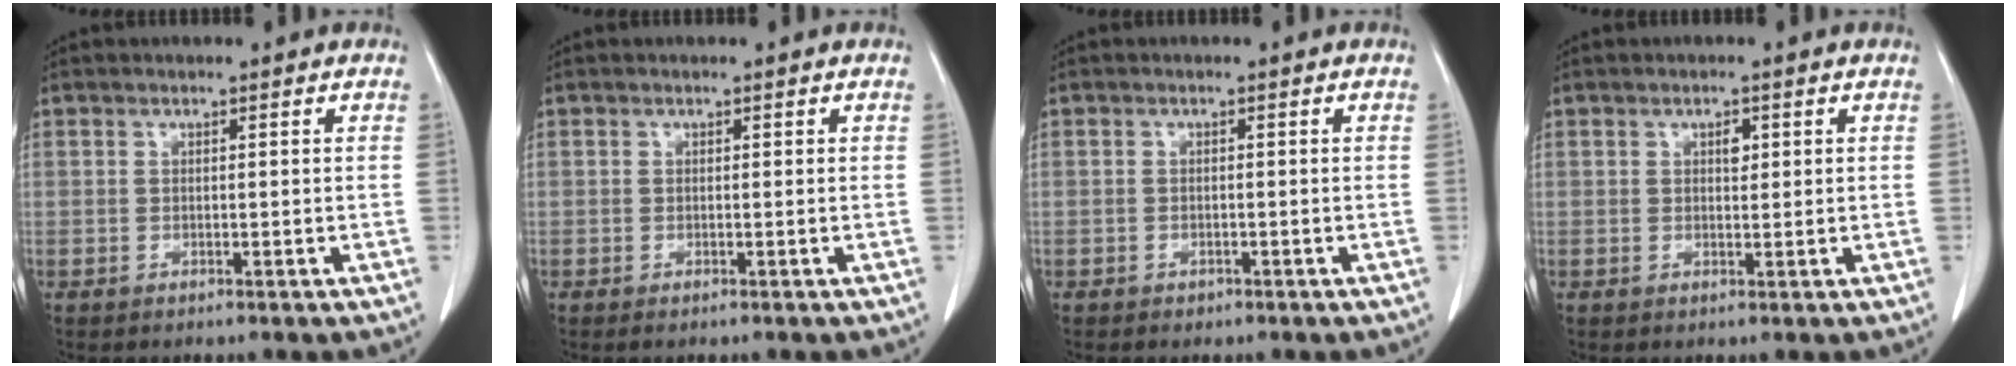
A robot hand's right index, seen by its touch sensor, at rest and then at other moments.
{"total": 0.0}
{"total": 0.8, "force": [-0.5, 0.5, 0.2], "torque": [-0.008, 0.001, -0.006]}
{"total": 1.5, "force": [0.5, 0.8, 1.2], "torque": [-0.017, 0.000, 0.008]}